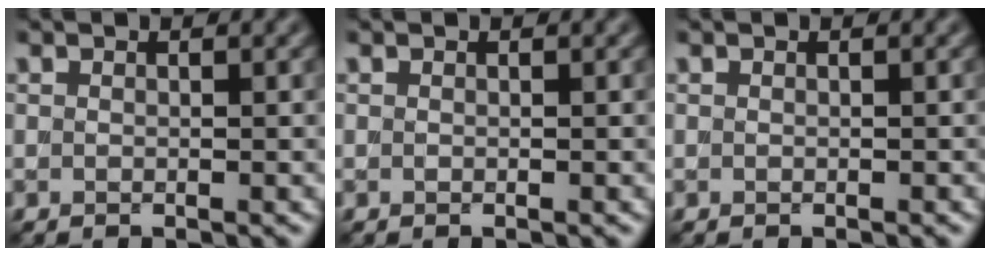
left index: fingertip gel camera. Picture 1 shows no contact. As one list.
[{"total": 0.0}, {"total": 0.0}]